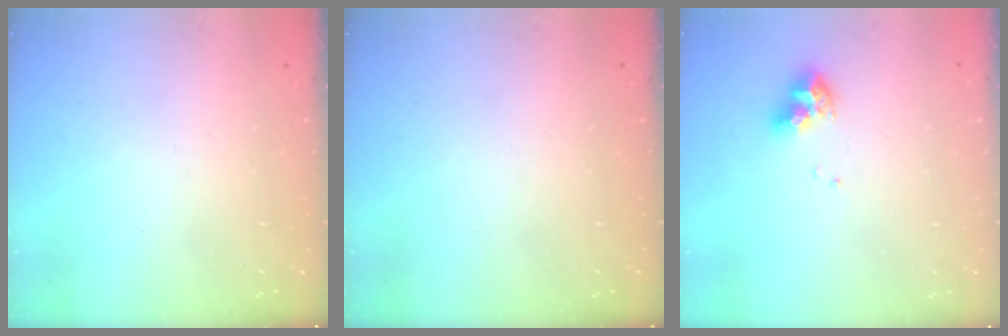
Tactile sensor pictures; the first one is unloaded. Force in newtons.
{"total": 0.0}
{"total": 9.1, "press": 9.1, "slide": 1.1}